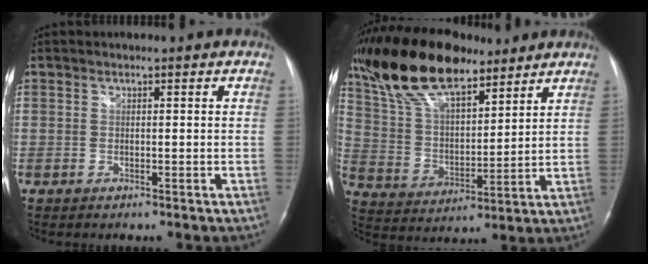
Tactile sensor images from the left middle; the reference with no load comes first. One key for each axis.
{"total": 19.5, "fx": 14.4, "fy": 6.7, "fz": 11.3, "tx": -0.225, "ty": 0.029, "tz": 0.265}